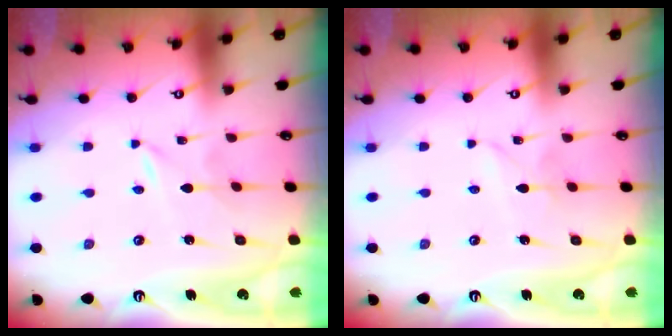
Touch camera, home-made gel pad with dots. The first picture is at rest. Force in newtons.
{"total": 1.9, "press": 1.9, "slide": 0.2}